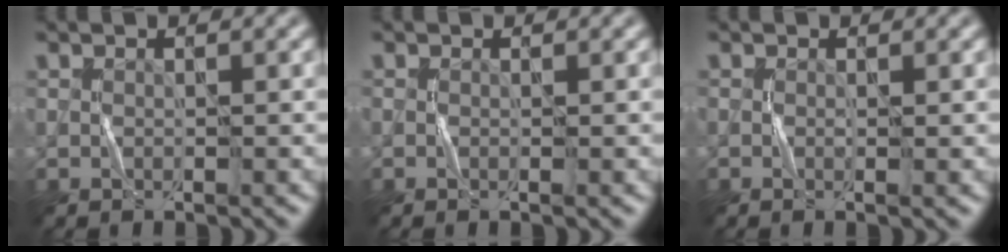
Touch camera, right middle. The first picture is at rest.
{"total": 0.0}
{"total": 0.5, "force": [0.0, 0.0, 0.5], "torque": [-0.008, -0.001, -0.002]}